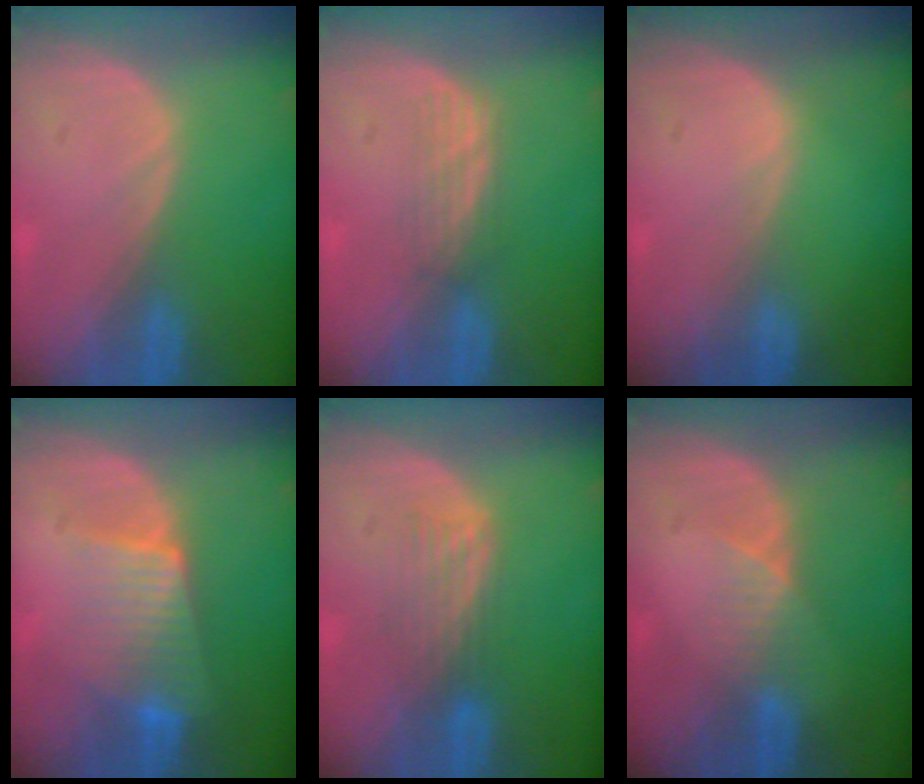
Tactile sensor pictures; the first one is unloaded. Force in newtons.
{"total": 2.9, "press": 2.6, "slide": 1.4}
{"total": 0.0}
{"total": 6.6, "press": 6.2, "slide": 2.3}
{"total": 4.2, "press": 3.4, "slide": 2.5}
{"total": 3.0, "press": 2.6, "slide": 1.5}